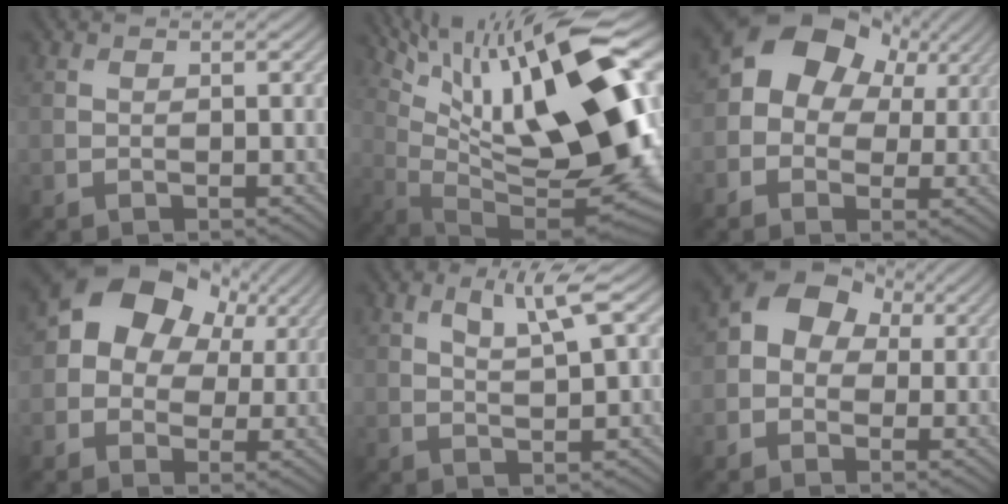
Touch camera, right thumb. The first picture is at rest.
{"total": 20.2, "force": [7.6, 6.0, 17.8], "torque": [-0.291, 0.014, 0.146]}
{"total": 10.1, "force": [2.5, 8.0, 5.6], "torque": [-0.102, -0.004, 0.025]}
{"total": 11.4, "force": [3.4, 8.8, 6.4], "torque": [-0.120, -0.002, 0.045]}
{"total": 4.7, "force": [2.0, 1.1, 4.1], "torque": [-0.085, 0.002, 0.037]}
{"total": 6.5, "force": [0.9, 5.1, 3.9], "torque": [-0.068, 0.010, 0.002]}